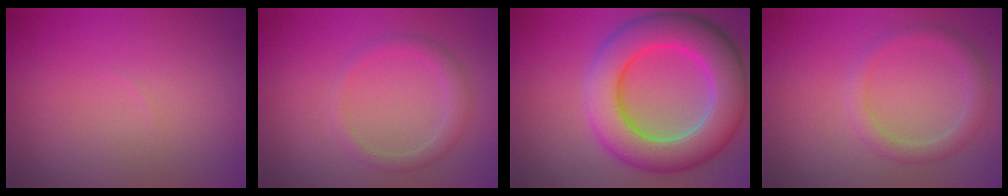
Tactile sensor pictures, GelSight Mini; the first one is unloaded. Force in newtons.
{"total": 1.8, "press": 1.8, "slide": 0.1}
{"total": 9.7, "press": 9.7, "slide": 0.5}
{"total": 2.3, "press": 2.3, "slide": 0.1}